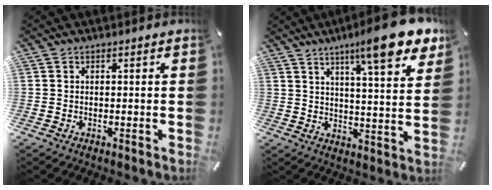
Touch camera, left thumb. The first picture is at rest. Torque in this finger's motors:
{"motor_torque": [0.53, 0.51, 1.41, -1.35, 0.24]}